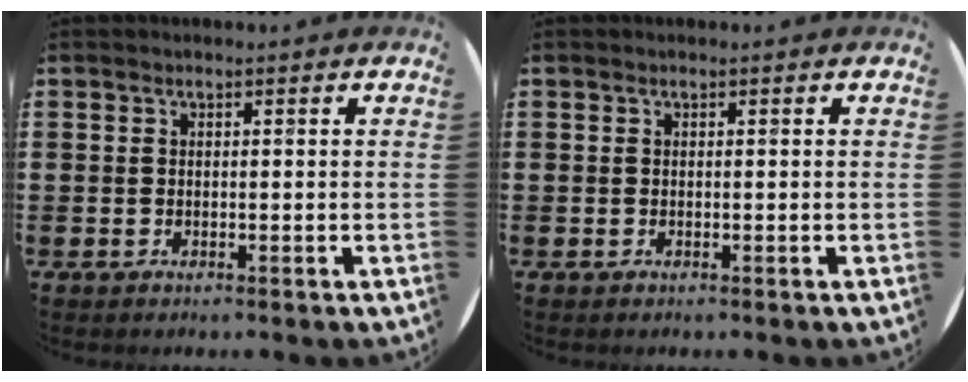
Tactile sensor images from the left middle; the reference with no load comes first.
{"total": 0.0}